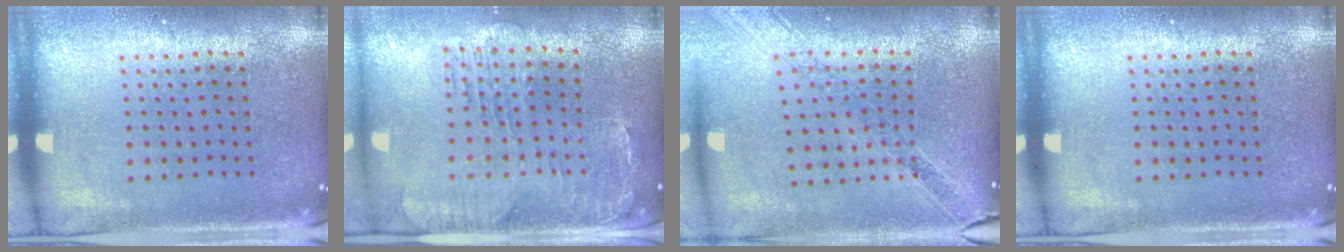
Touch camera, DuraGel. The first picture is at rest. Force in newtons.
{"total": 1.5, "press": 1.4, "slide": 0.4}
{"total": 1.1, "press": 1.1, "slide": 0.3}
{"total": 0.0}